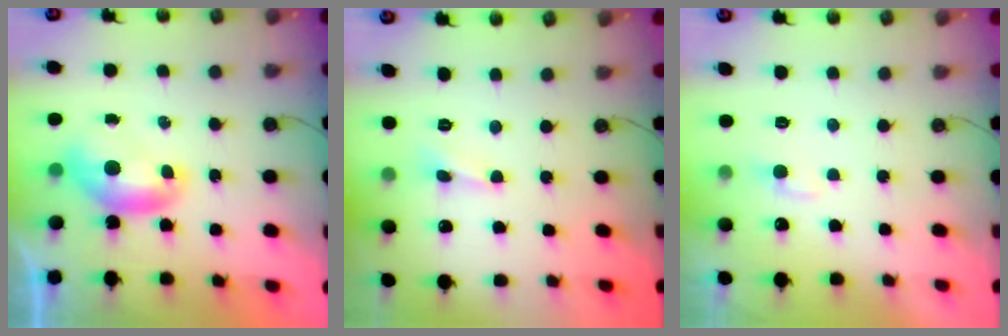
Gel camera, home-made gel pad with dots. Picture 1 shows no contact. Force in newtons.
{"total": 1.9, "press": 1.8, "slide": 0.6}
{"total": 2.5, "press": 2.5, "slide": 0.6}